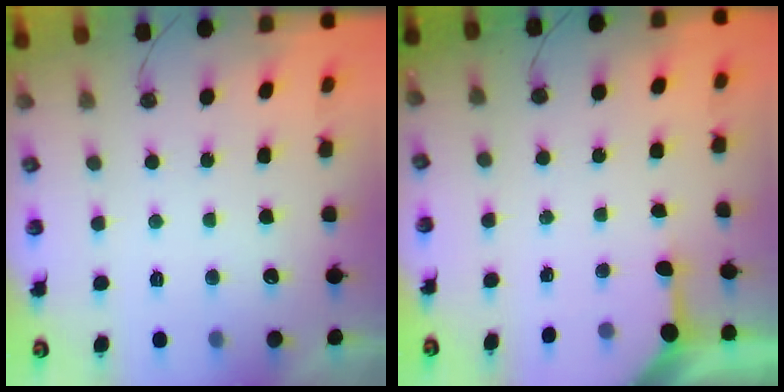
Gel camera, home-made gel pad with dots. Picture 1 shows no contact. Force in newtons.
{"total": 3.3, "press": 3.3, "slide": 0.3}